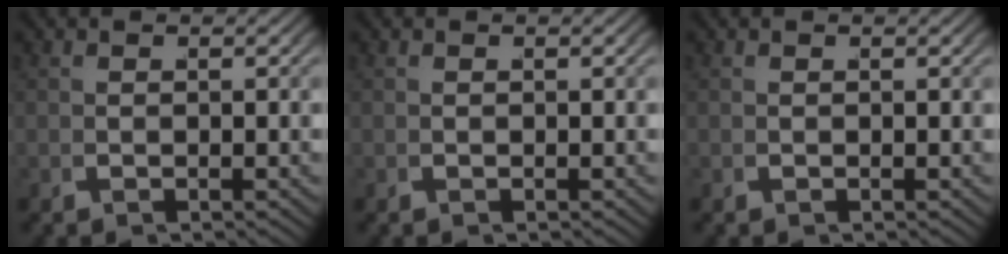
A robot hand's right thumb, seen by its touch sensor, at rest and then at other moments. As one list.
[{"total": 0.0}, {"total": 0.0}]